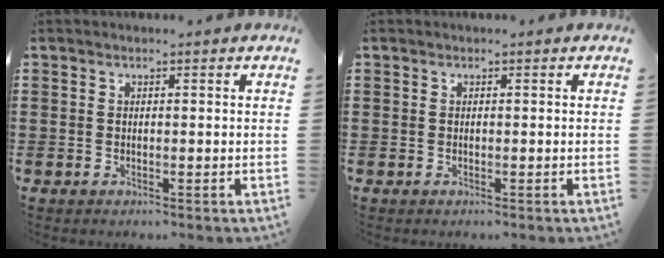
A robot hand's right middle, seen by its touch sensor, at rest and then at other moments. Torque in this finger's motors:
{"motor_torque": [0.00, 0.00, 0.00, 0.00]}